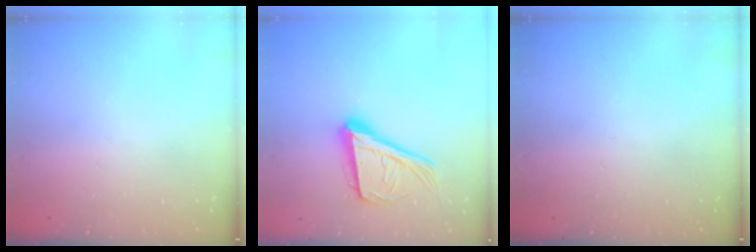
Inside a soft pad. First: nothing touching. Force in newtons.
{"total": 20.2, "press": 19.6, "slide": 4.7}
{"total": 0.0}